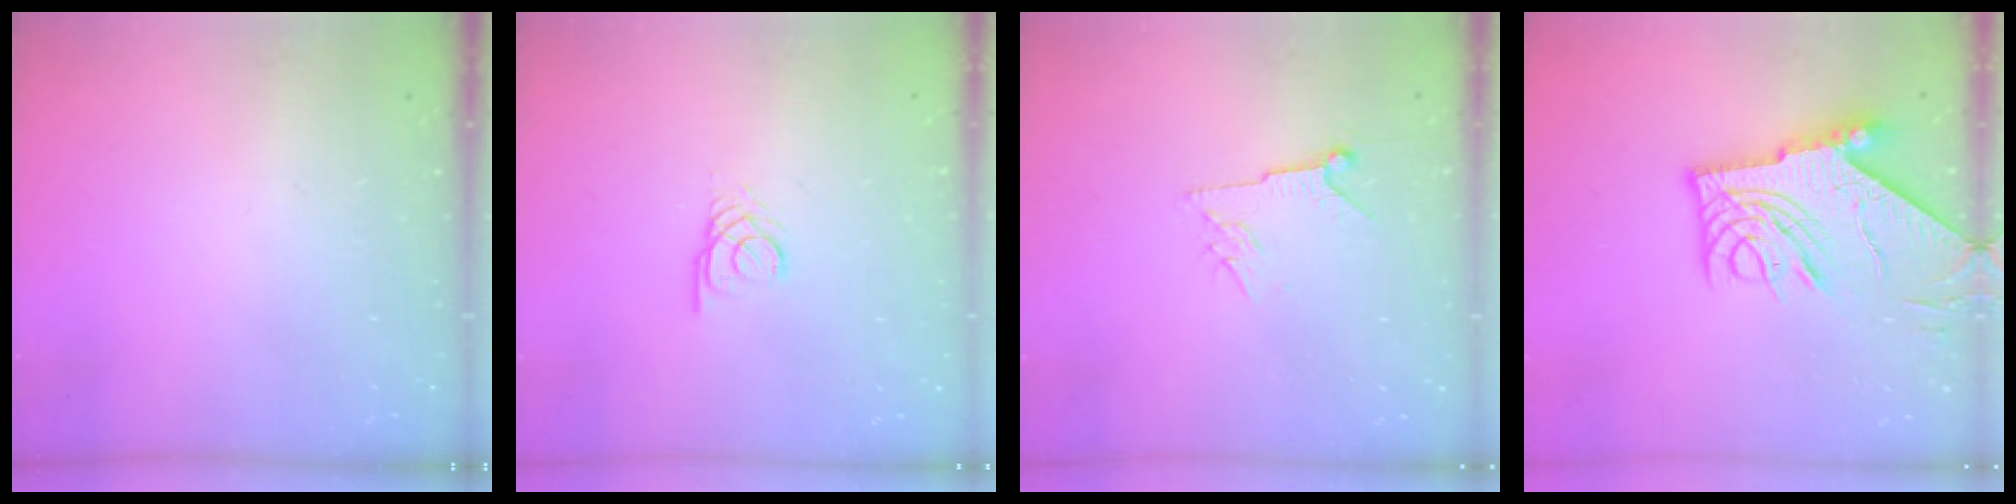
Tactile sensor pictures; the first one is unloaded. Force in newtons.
{"total": 2.5, "press": 2.5, "slide": 0.2}
{"total": 6.6, "press": 6.5, "slide": 1.1}
{"total": 14.4, "press": 14.4, "slide": 1.3}